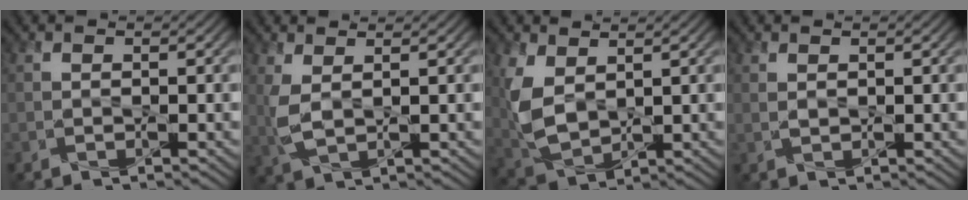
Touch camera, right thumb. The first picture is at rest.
{"total": 3.6, "force": [1.2, 1.5, 3.1], "torque": [-0.089, 0.000, 0.024]}
{"total": 6.9, "force": [2.3, 4.2, 5.0], "torque": [-0.135, -0.007, 0.048]}
{"total": 0.8, "force": [0.6, 0.2, 0.5], "torque": [-0.016, 0.000, 0.013]}